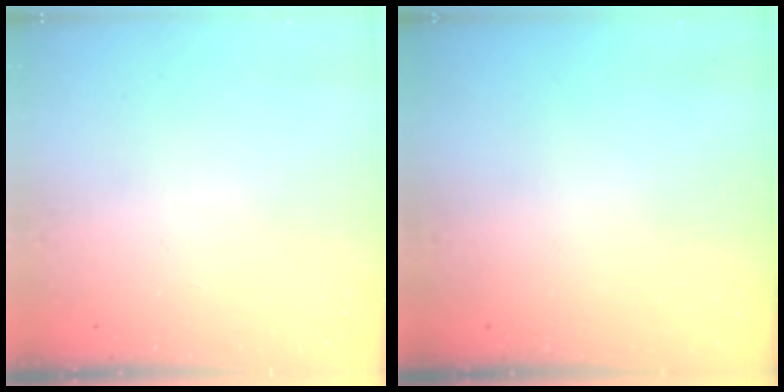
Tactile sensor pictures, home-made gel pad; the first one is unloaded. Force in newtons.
{"total": 0.0}